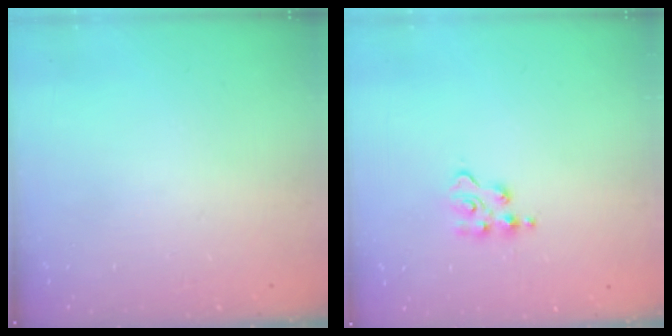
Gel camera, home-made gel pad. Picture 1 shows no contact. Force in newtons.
{"total": 3.6, "press": 3.5, "slide": 0.6}